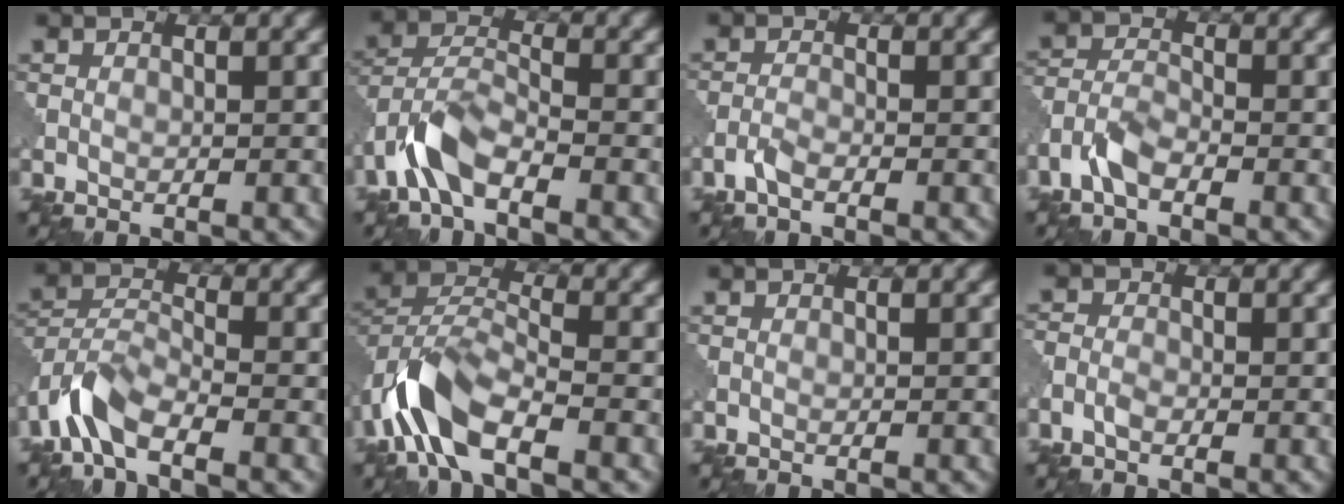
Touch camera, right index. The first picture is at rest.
{"total": 4.7, "force": [-2.9, 1.8, 3.2], "torque": [-0.065, 0.008, -0.068]}
{"total": 1.3, "force": [-0.9, 0.3, 0.8], "torque": [-0.020, 0.001, -0.024]}
{"total": 2.8, "force": [-1.8, 1.2, 1.8], "torque": [-0.039, 0.007, -0.046]}
{"total": 4.7, "force": [-3.2, 1.7, 3.0], "torque": [-0.062, 0.001, -0.077]}
{"total": 7.0, "force": [-3.9, 3.0, 4.9], "torque": [-0.096, 0.003, -0.086]}
{"total": 0.0}
{"total": 1.3, "force": [-0.7, 0.7, 0.7], "torque": [-0.015, 0.002, -0.019]}